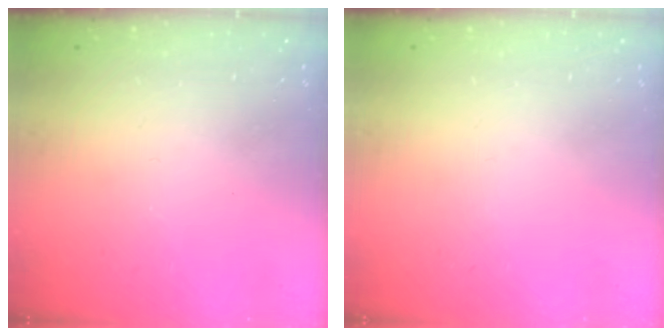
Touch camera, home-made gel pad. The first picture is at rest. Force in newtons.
{"total": 0.0}